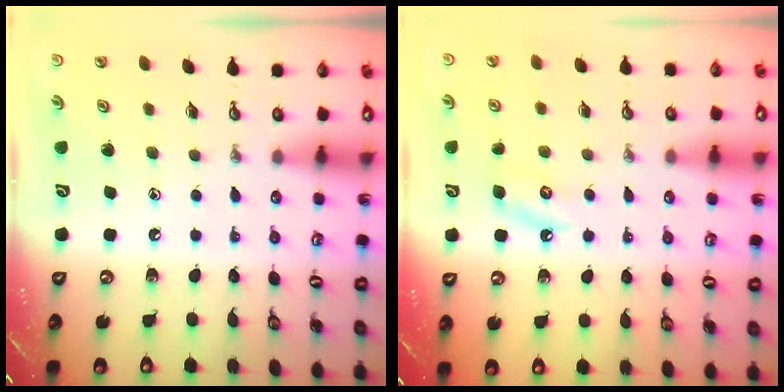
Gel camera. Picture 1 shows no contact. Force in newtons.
{"total": 5.6, "press": 5.6, "slide": 0.8}